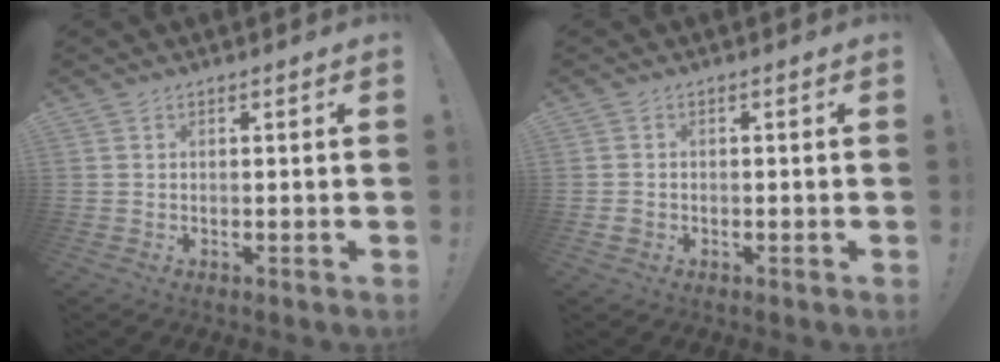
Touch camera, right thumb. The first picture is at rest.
{"total": 1.8, "force": [-0.7, 1.6, 0.7], "torque": [-0.009, 0.005, -0.012]}